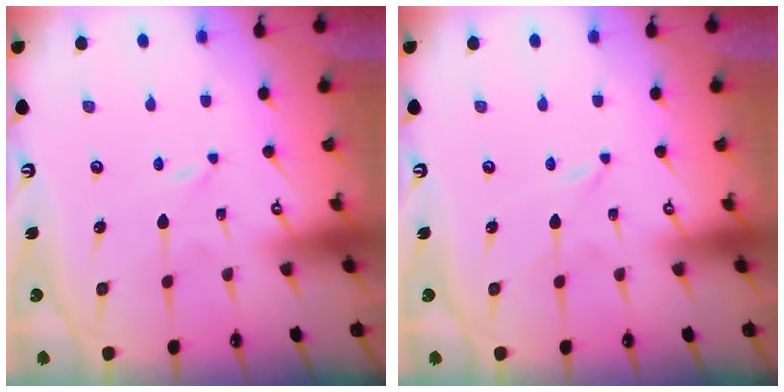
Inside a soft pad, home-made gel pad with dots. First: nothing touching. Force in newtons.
{"total": 0.0}